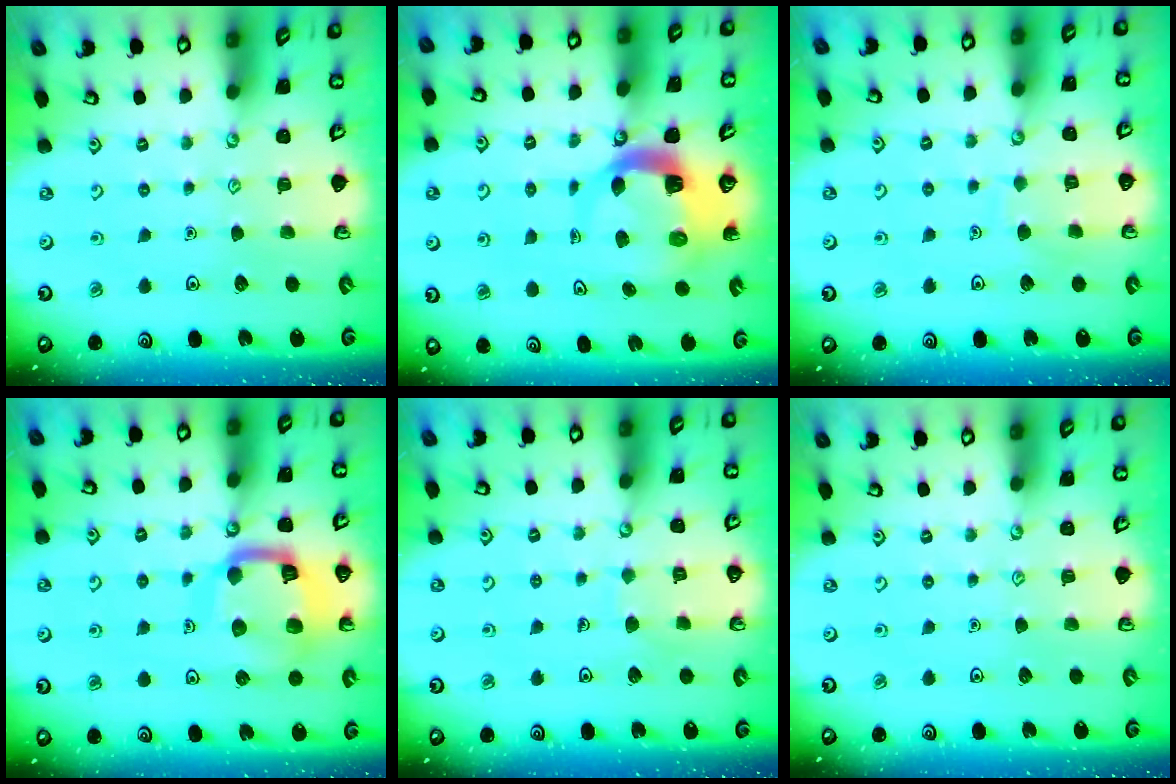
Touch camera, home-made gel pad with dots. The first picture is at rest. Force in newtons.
{"total": 6.2, "press": 6.1, "slide": 0.9}
{"total": 5.2, "press": 5.1, "slide": 0.6}
{"total": 14.0, "press": 14.0, "slide": 1.2}
{"total": 6.1, "press": 6.1, "slide": 0.4}
{"total": 0.0}